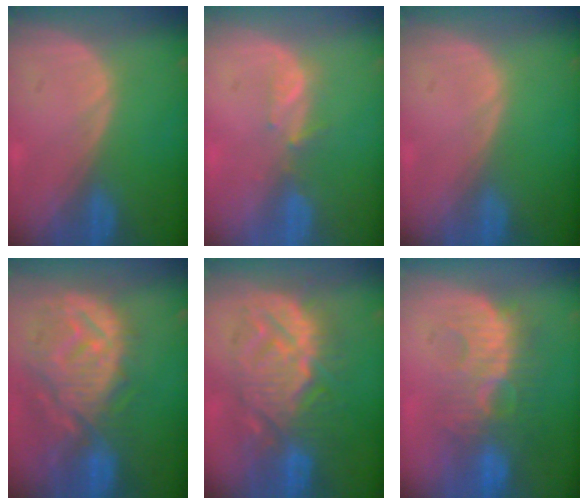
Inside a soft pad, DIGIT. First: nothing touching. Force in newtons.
{"total": 2.3, "press": 2.1, "slide": 0.8}
{"total": 0.0}
{"total": 12.4, "press": 11.0, "slide": 5.7}
{"total": 11.0, "press": 10.9, "slide": 0.8}
{"total": 9.3, "press": 9.1, "slide": 1.9}